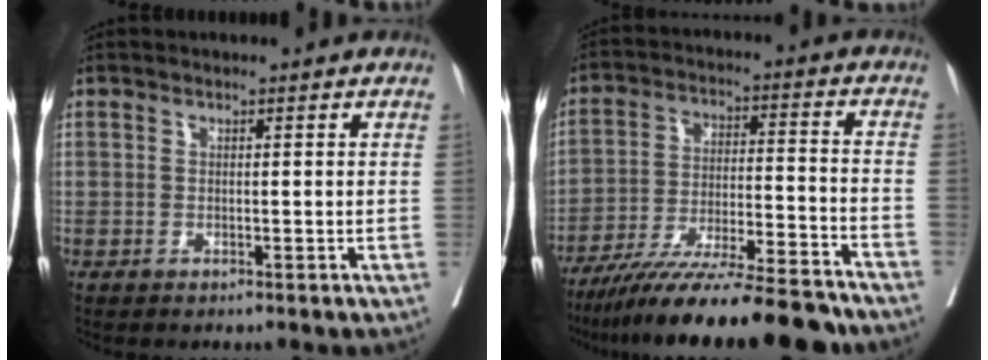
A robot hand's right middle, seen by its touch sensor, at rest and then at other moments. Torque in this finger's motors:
{"motor_torque": [1.06, -1.08, 0.38, 0.14]}